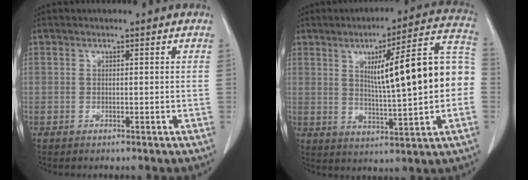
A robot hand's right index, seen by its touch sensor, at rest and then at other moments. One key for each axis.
{"total": 16.7, "fx": 1.1, "fy": 2.0, "fz": 16.5, "tx": -0.229, "ty": 0.034, "tz": 0.020}